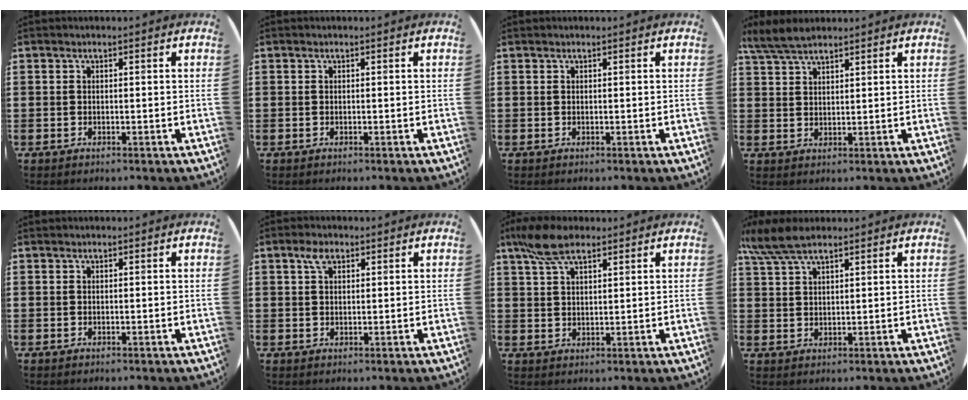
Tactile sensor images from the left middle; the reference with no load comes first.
{"total": 0.0}
{"total": 0.0}
{"total": 4.5, "force": [3.9, 1.1, 1.9], "torque": [-0.047, -0.003, 0.074]}
{"total": 0.0}
{"total": 2.5, "force": [1.5, 1.3, 1.4], "torque": [-0.024, 0.003, 0.027]}
{"total": 6.6, "force": [4.7, 2.5, 3.9], "torque": [-0.089, 0.001, 0.088]}
{"total": 5.7, "force": [4.6, 1.3, 3.1], "torque": [-0.072, -0.004, 0.085]}